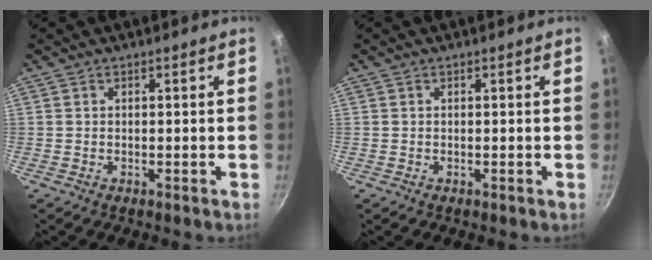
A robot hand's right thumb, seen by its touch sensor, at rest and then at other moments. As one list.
[{"total": 0.0}]